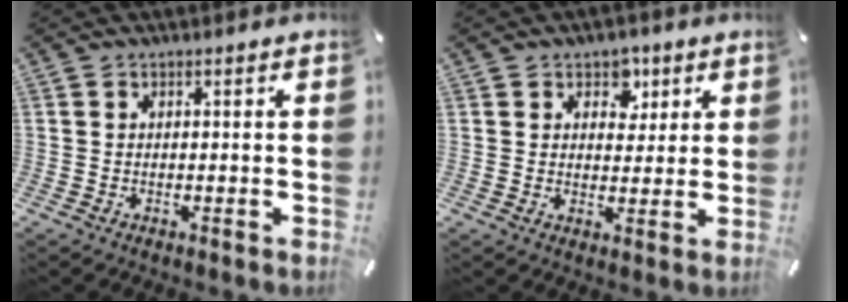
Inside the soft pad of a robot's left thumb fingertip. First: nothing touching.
{"total": 5.8, "force": [2.5, 4.8, 2.1], "torque": [-0.008, -0.008, 0.036]}